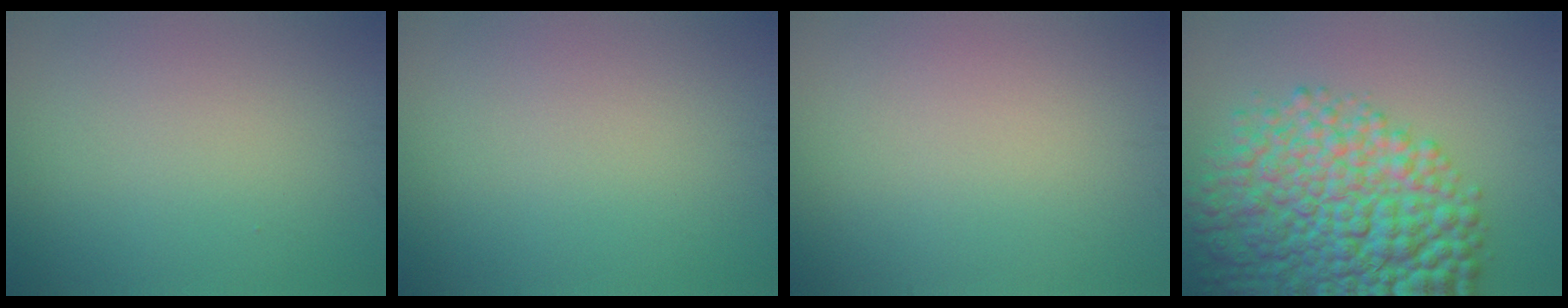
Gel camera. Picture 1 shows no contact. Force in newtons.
{"total": 0.0}
{"total": 0.0}
{"total": 11.4, "press": 11.4, "slide": 0.3}